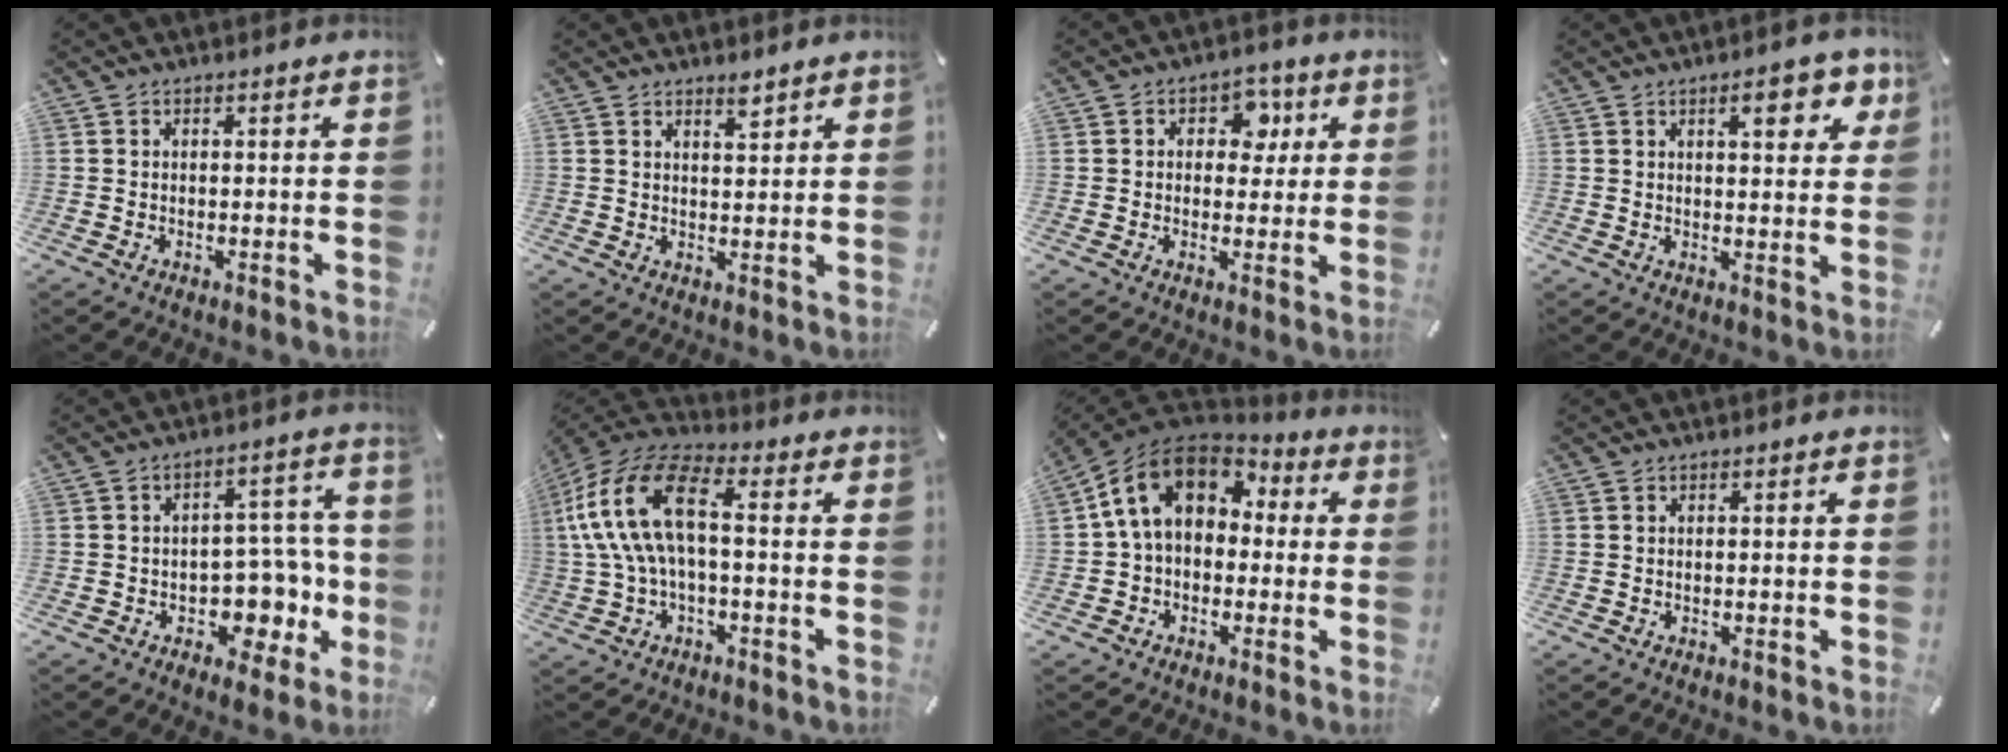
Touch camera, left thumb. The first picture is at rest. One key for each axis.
{"total": 2.8, "fx": 2.3, "fy": 0.8, "fz": 1.2, "tx": -0.011, "ty": -0.015, "tz": 0.039}
{"total": 7.2, "fx": 1.7, "fy": 5.3, "fz": 4.6, "tx": -0.044, "ty": -0.003, "tz": 0.019}
{"total": 8.5, "fx": 4.2, "fy": 3.3, "fz": 6.6, "tx": -0.079, "ty": -0.014, "tz": 0.063}
{"total": 11.8, "fx": -2.8, "fy": 8.6, "fz": 7.6, "tx": -0.072, "ty": 0.007, "tz": -0.041}
{"total": 17.6, "fx": 1.6, "fy": 8.8, "fz": 15.1, "tx": -0.328, "ty": 0.002, "tz": 0.022}
{"total": 13.7, "fx": 3.0, "fy": 9.9, "fz": 9.0, "tx": -0.187, "ty": 0.003, "tz": 0.048}
{"total": 0.0}